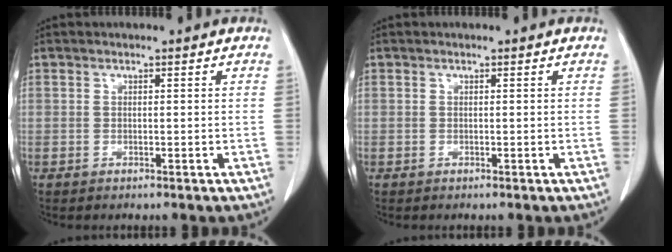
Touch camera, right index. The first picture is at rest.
{"total": 0.0}